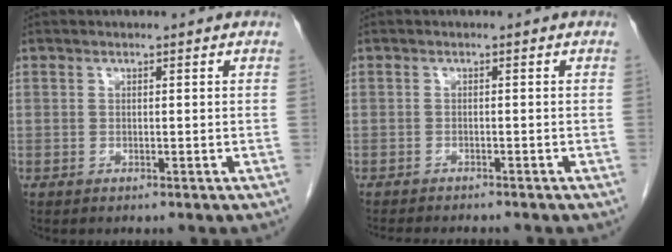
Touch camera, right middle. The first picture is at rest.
{"total": 6.1, "force": [-5.5, 1.1, 2.4], "torque": [-0.029, -0.008, -0.079]}